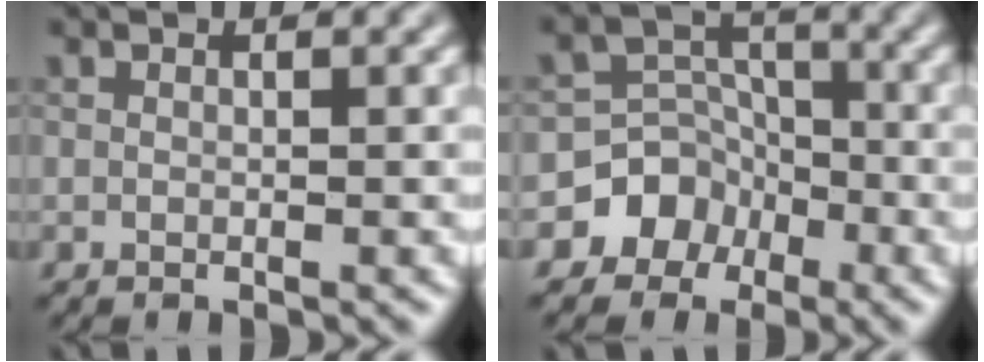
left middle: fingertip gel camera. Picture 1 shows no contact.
{"total": 5.7, "force": [-3.1, 4.7, 0.2], "torque": [0.035, 0.012, -0.079]}